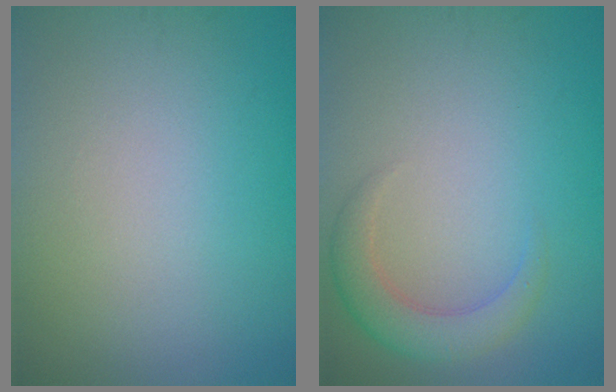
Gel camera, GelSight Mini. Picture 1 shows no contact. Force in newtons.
{"total": 3.0, "press": 3.0, "slide": 0.3}